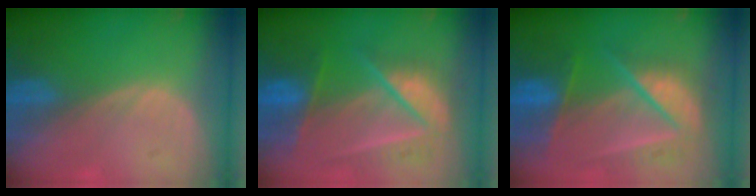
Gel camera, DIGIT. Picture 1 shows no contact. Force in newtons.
{"total": 9.5, "press": 8.3, "slide": 4.7}
{"total": 9.7, "press": 8.2, "slide": 5.1}